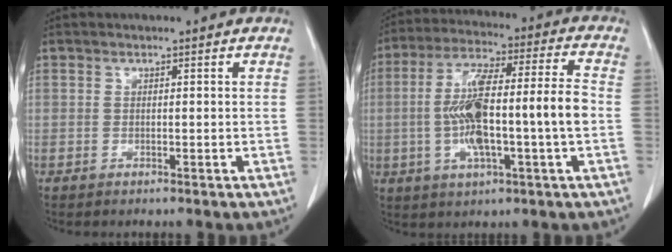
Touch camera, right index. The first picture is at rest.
{"total": 15.3, "force": [-1.8, 1.6, 15.1], "torque": [-0.282, 0.018, -0.030]}